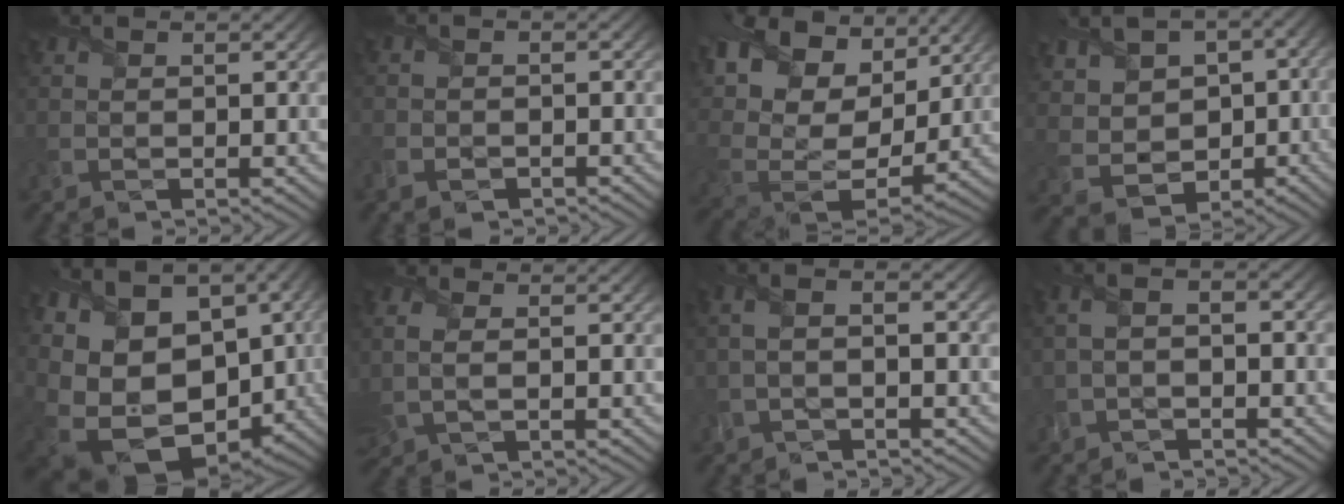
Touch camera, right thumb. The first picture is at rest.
{"total": 2.5, "force": [-1.9, 1.4, 0.6], "torque": [-0.015, -0.006, -0.041]}
{"total": 18.3, "force": [9.9, 10.5, 11.3], "torque": [-0.263, 0.049, 0.166]}
{"total": 7.1, "force": [0.6, 6.3, 3.1], "torque": [-0.097, -0.014, 0.002]}
{"total": 17.6, "force": [-2.6, 13.8, 10.6], "torque": [-0.234, -0.041, -0.028]}
{"total": 4.3, "force": [-0.2, 2.7, 3.4], "torque": [-0.109, 0.005, 0.004]}
{"total": 3.6, "force": [-1.0, 0.8, 3.4], "torque": [-0.081, 0.007, -0.024]}
{"total": 3.8, "force": [-1.2, 1.7, 3.2], "torque": [-0.076, 0.006, -0.019]}